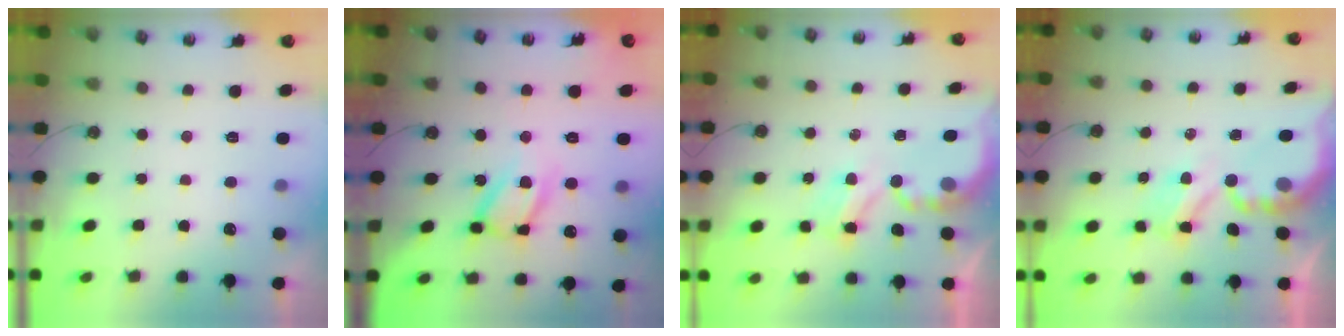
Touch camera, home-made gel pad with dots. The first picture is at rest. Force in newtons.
{"total": 13.8, "press": 13.7, "slide": 1.3}
{"total": 3.7, "press": 3.7, "slide": 0.2}
{"total": 6.3, "press": 6.3, "slide": 0.4}